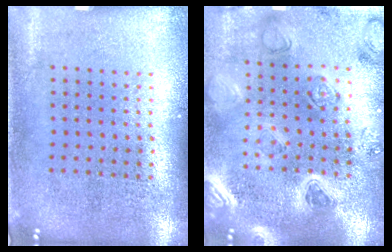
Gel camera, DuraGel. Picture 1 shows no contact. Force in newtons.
{"total": 2.2, "press": 2.2, "slide": 0.3}